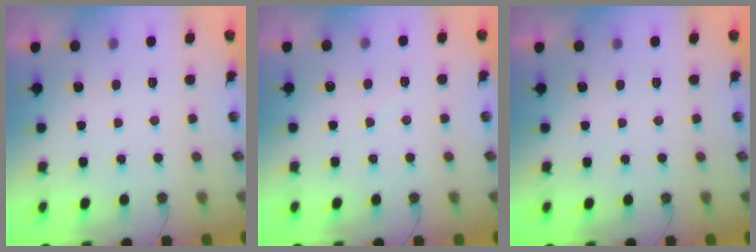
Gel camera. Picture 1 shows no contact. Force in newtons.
{"total": 3.6, "press": 3.6, "slide": 0.5}
{"total": 0.0}